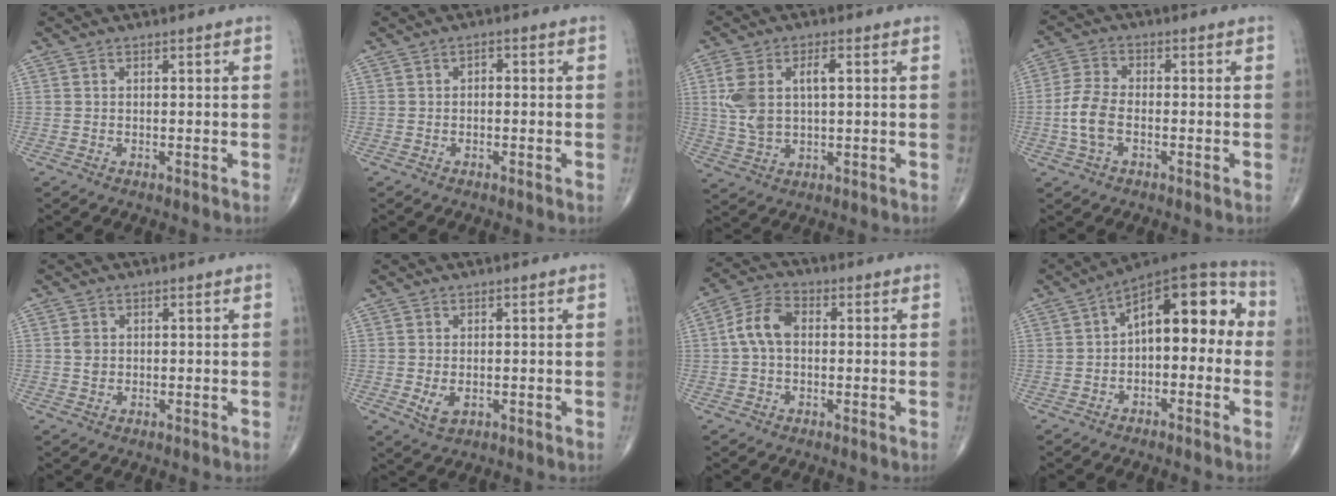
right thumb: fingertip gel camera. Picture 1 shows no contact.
{"total": 1.3, "force": [-0.1, 0.8, 1.0], "torque": [-0.003, 0.006, -0.009]}
{"total": 9.7, "force": [1.7, 5.0, 8.1], "torque": [-0.174, 0.012, 0.040]}
{"total": 6.8, "force": [-1.7, 3.9, 5.4], "torque": [-0.119, 0.017, -0.038]}
{"total": 1.8, "force": [0.2, 1.5, 1.0], "torque": [-0.011, 0.001, 0.007]}
{"total": 3.0, "force": [-0.4, 1.8, 2.3], "torque": [-0.041, -0.007, -0.002]}
{"total": 7.0, "force": [0.3, 4.6, 5.3], "torque": [-0.104, 0.024, -0.003]}
{"total": 15.1, "force": [0.7, 7.8, 12.9], "torque": [-0.144, 0.049, -0.004]}